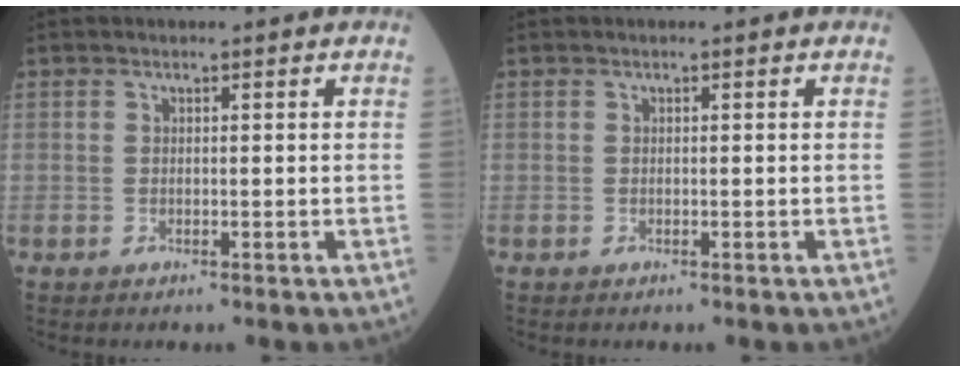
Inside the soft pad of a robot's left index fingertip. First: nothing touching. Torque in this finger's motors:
{"motor_torque": [0.00, 0.00, 0.00, 0.00]}